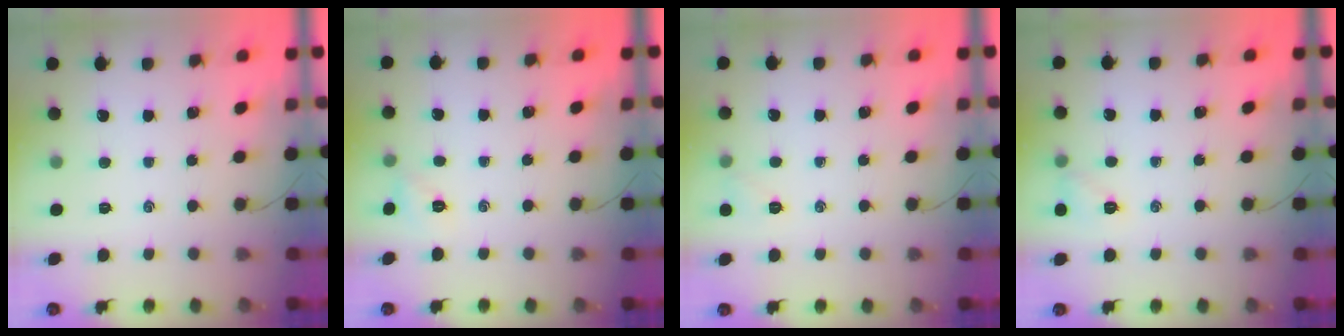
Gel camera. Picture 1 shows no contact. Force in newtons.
{"total": 3.2, "press": 3.2, "slide": 0.3}
{"total": 4.7, "press": 4.5, "slide": 1.1}
{"total": 6.4, "press": 6.3, "slide": 1.3}